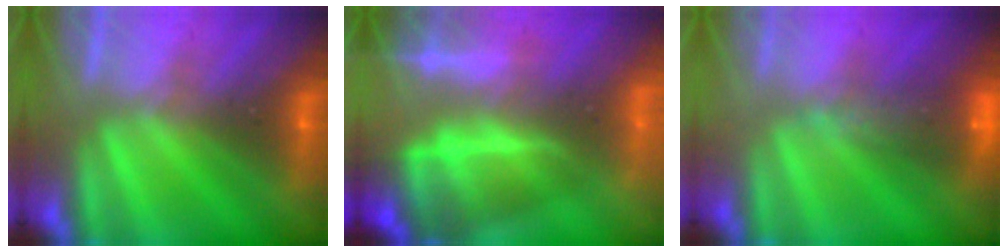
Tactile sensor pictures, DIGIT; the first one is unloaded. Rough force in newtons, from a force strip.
{"total": 5.7}
{"total": 6.0}